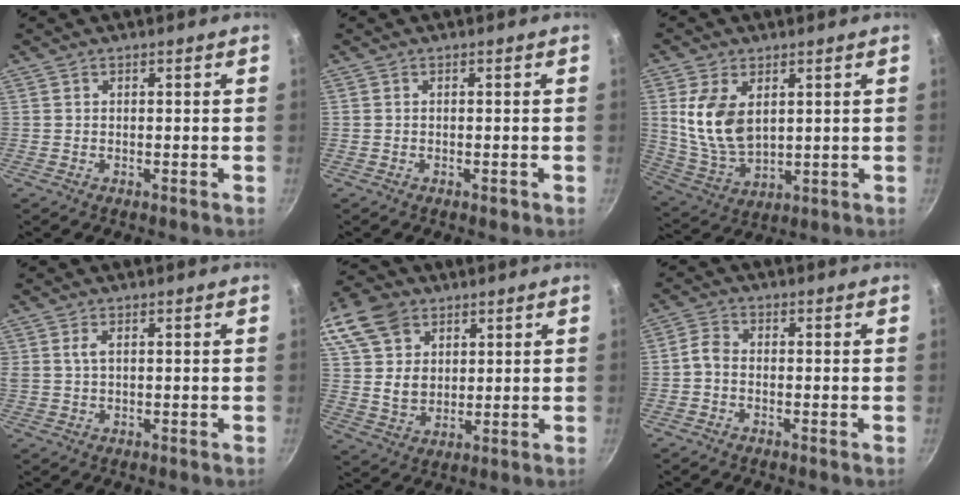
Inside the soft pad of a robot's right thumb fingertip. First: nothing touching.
{"total": 0.9, "force": [-0.5, 0.4, 0.7], "torque": [-0.012, 0.003, -0.005]}
{"total": 11.6, "force": [2.9, 7.0, 8.8], "torque": [-0.167, -0.025, 0.069]}
{"total": 1.9, "force": [0.6, 0.9, 1.5], "torque": [-0.028, -0.002, 0.012]}
{"total": 19.6, "force": [9.9, 14.0, 9.5], "torque": [-0.211, 0.007, 0.191]}
{"total": 2.5, "force": [-1.0, 1.6, 1.7], "torque": [-0.044, 0.013, -0.030]}